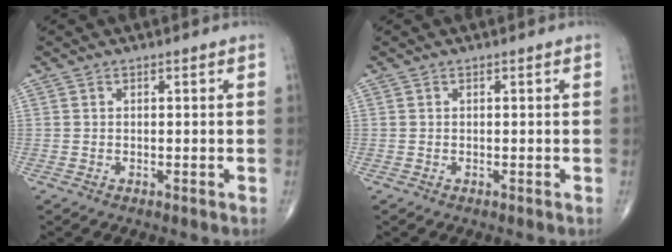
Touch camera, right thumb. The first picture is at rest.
{"total": 0.0}